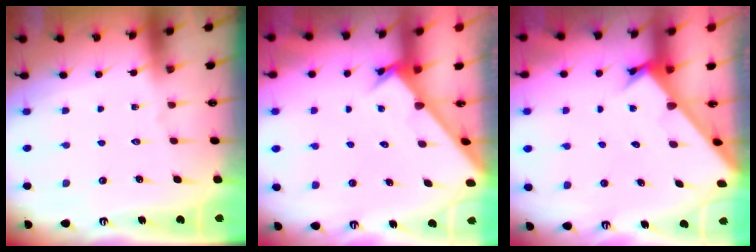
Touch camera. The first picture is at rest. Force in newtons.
{"total": 2.7, "press": 2.6, "slide": 0.3}
{"total": 2.1, "press": 2.1, "slide": 0.2}